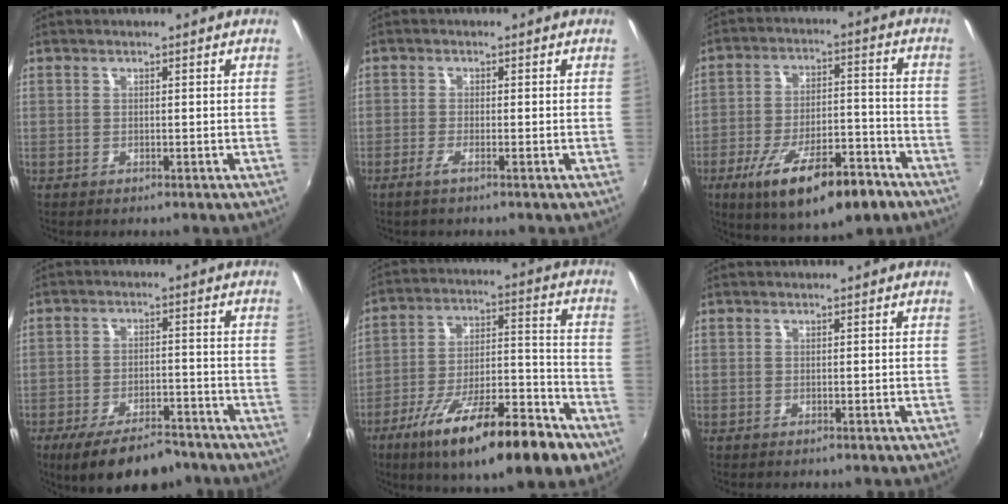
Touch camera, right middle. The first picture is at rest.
{"total": 1.8, "force": [-1.1, 0.0, 1.3], "torque": [-0.029, -0.005, -0.024]}
{"total": 17.4, "force": [-10.5, 5.5, 12.7], "torque": [-0.221, -0.020, -0.156]}
{"total": 11.9, "force": [-9.0, 4.3, 6.4], "torque": [-0.137, -0.016, -0.140]}
{"total": 22.2, "force": [-13.7, 5.7, 16.6], "torque": [-0.276, -0.039, -0.212]}
{"total": 0.0}